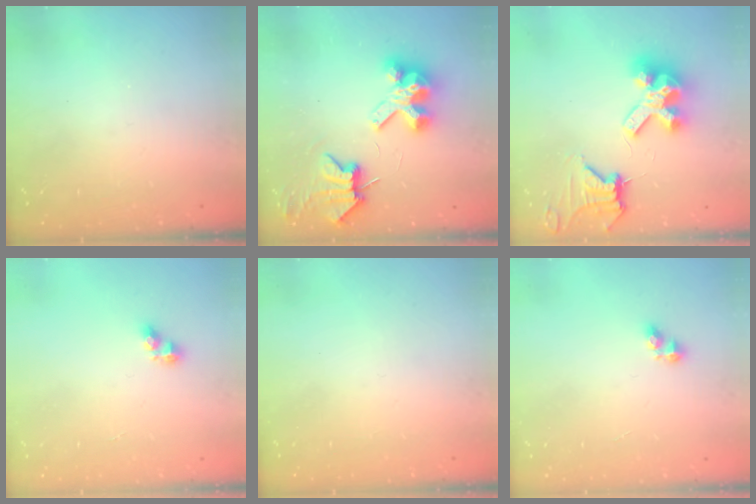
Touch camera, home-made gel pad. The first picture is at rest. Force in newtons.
{"total": 8.0, "press": 8.0, "slide": 1.1}
{"total": 15.0, "press": 14.9, "slide": 1.8}
{"total": 6.1, "press": 6.1, "slide": 0.7}
{"total": 0.0}
{"total": 4.1, "press": 4.1, "slide": 0.6}